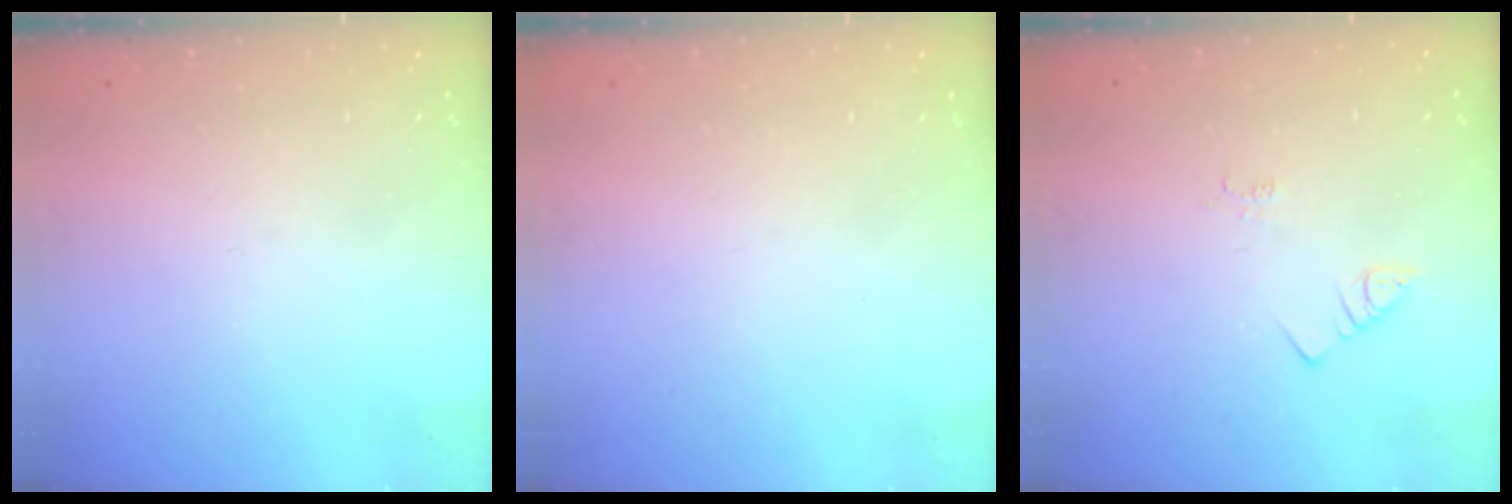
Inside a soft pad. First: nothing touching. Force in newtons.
{"total": 1.5, "press": 1.5, "slide": 0.1}
{"total": 1.4, "press": 1.4, "slide": 0.3}